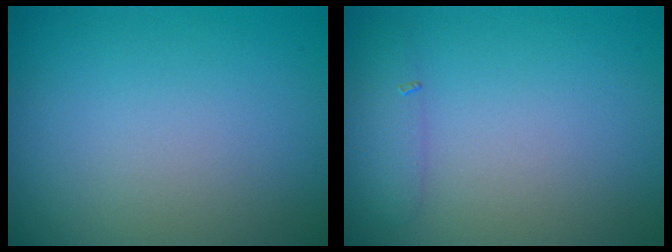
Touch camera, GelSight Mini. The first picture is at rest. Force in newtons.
{"total": 1.4, "press": 1.4, "slide": 0.1}